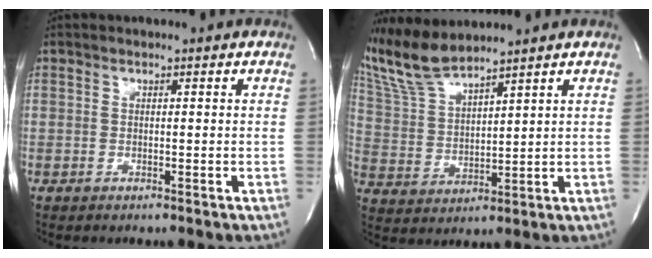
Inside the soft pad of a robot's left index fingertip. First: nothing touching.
{"total": 8.4, "force": [7.9, 0.2, 2.9], "torque": [-0.083, 0.008, 0.170]}